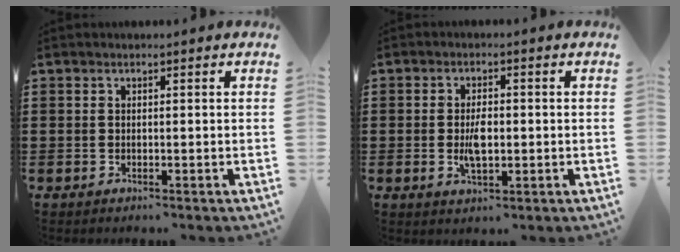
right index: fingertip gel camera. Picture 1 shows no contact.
{"total": 4.0, "force": [-0.4, 1.9, 3.5], "torque": [-0.072, 0.002, -0.010]}